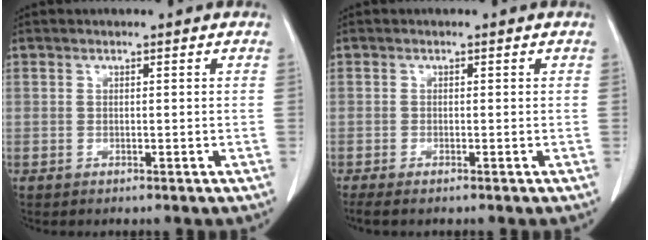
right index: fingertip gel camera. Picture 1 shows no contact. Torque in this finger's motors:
{"motor_torque": [-0.02, -0.03, 0.08, 0.02]}